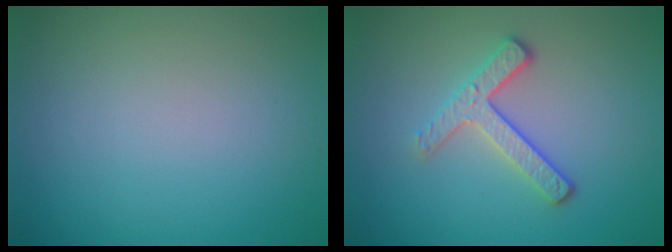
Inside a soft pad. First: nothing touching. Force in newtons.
{"total": 3.1, "press": 2.6, "slide": 1.7}